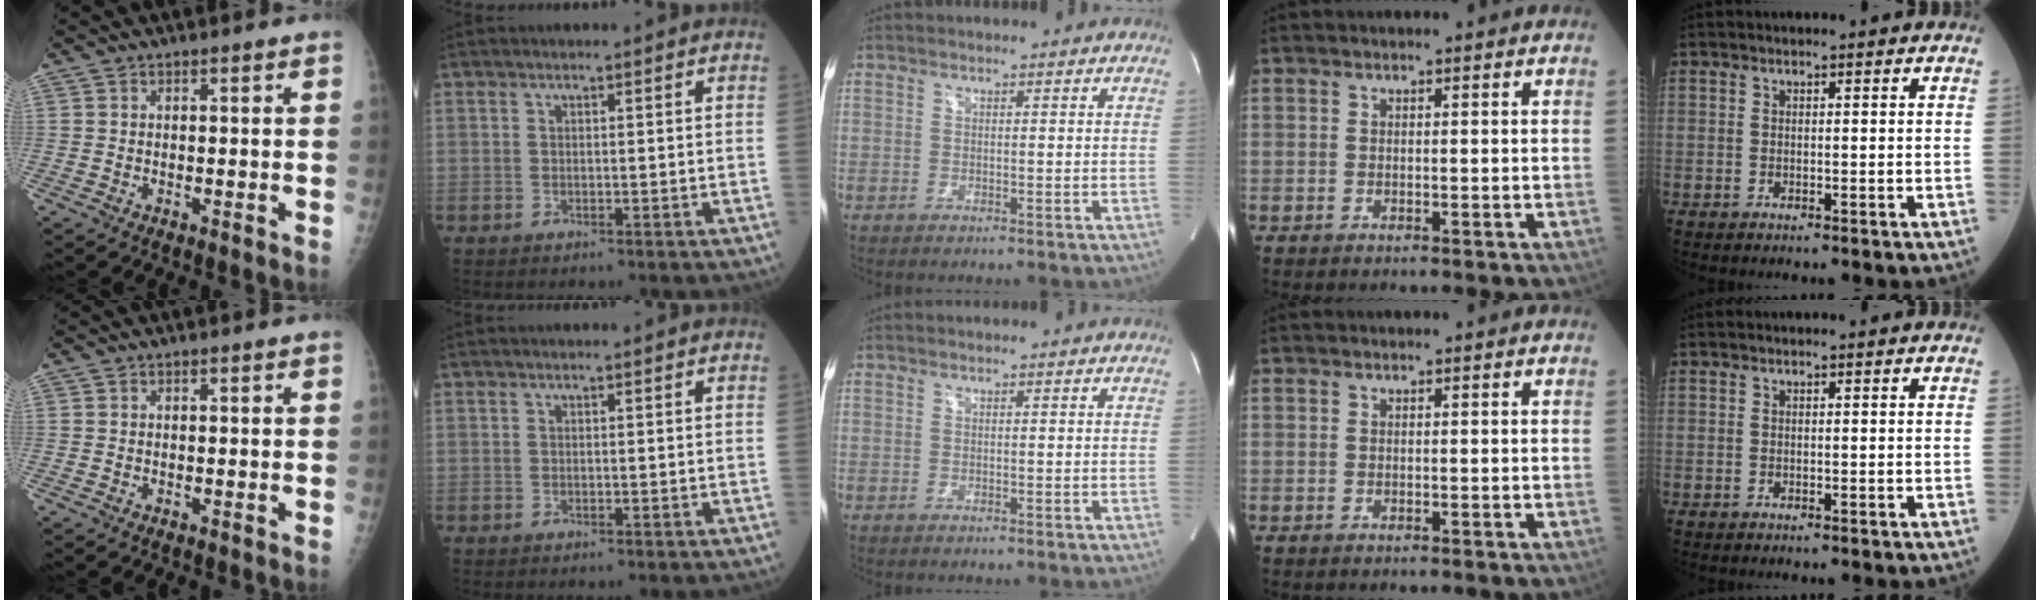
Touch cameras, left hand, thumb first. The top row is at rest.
{}